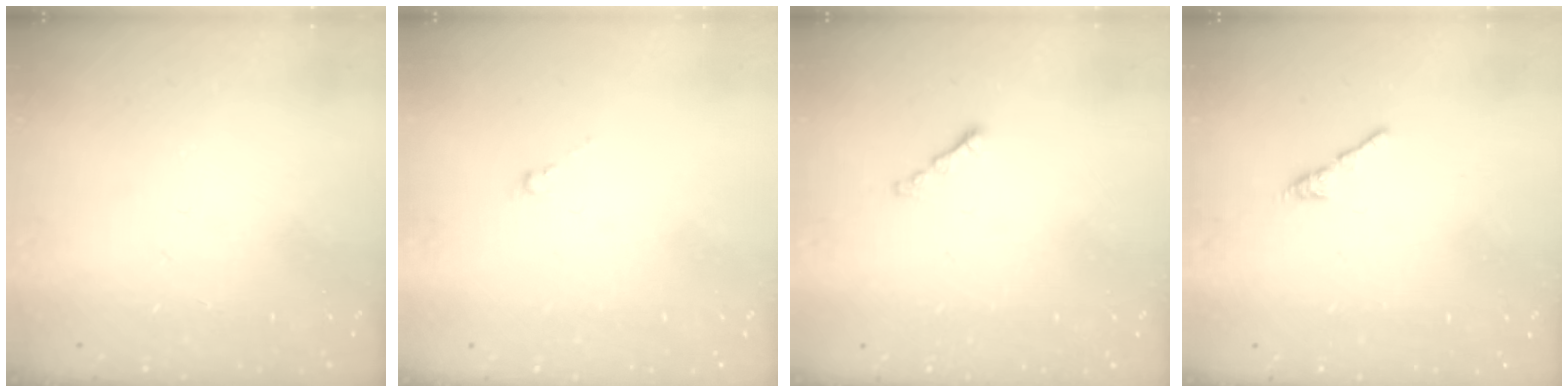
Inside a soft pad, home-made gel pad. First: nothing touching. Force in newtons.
{"total": 0.5, "press": 0.3, "slide": 0.4}
{"total": 0.8, "press": 0.7, "slide": 0.4}
{"total": 2.7, "press": 2.7, "slide": 0.7}